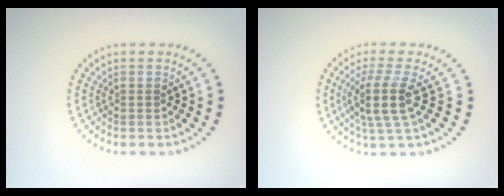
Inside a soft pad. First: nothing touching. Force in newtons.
{"total": 3.7, "press": 2.9, "slide": 2.3}